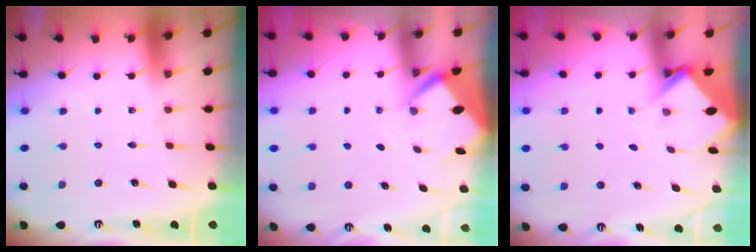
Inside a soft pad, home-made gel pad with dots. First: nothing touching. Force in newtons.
{"total": 3.0, "press": 3.0, "slide": 0.2}
{"total": 3.6, "press": 3.6, "slide": 0.3}